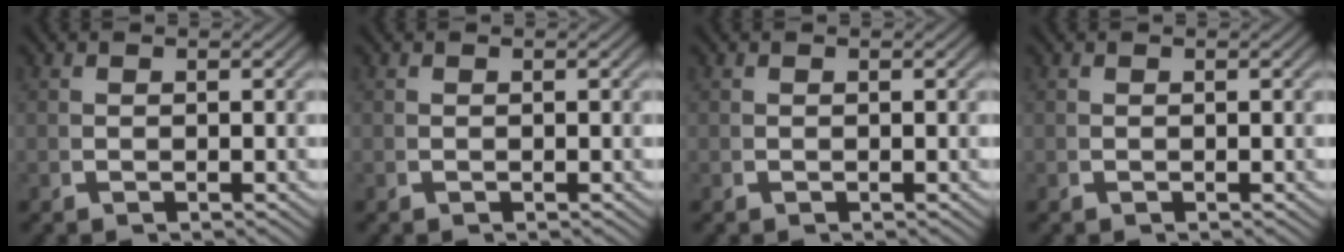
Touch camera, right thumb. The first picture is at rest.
{"total": 0.0}
{"total": 0.0}
{"total": 0.0}